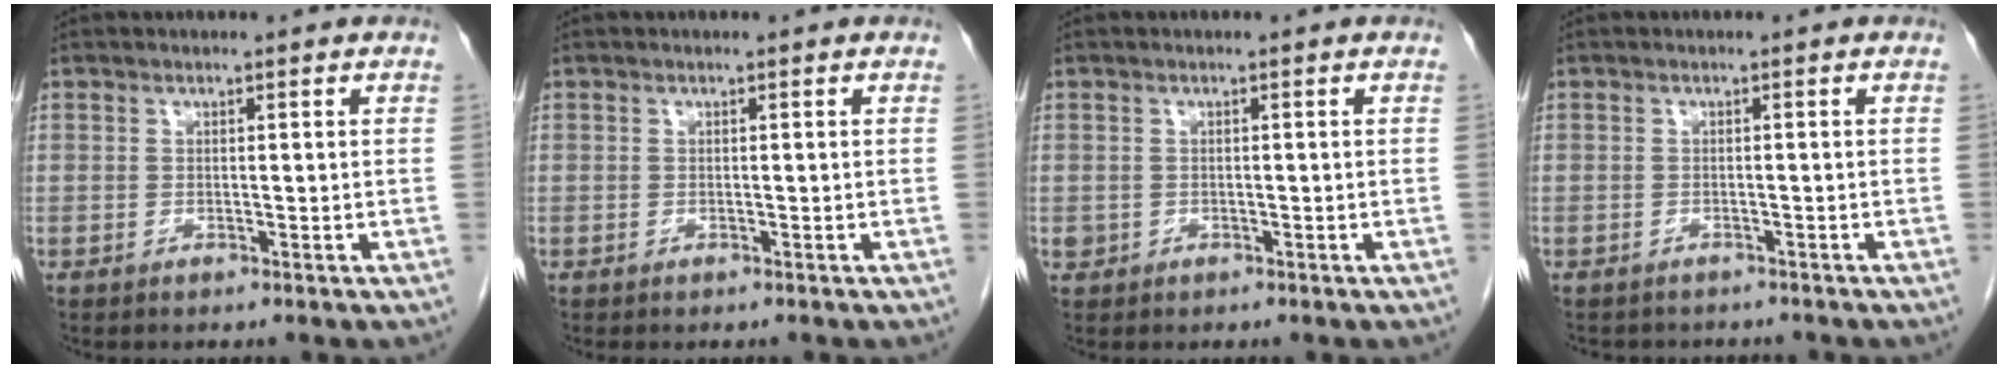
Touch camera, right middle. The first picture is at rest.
{"total": 0.0}
{"total": 1.0, "force": [-0.2, 1.0, 0.2], "torque": [-0.002, 0.004, 0.000]}
{"total": 4.2, "force": [-3.9, 1.6, 0.7], "torque": [-0.010, 0.001, -0.047]}